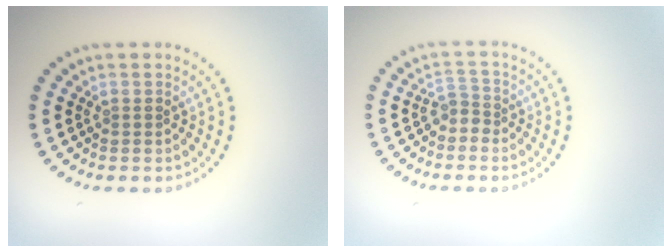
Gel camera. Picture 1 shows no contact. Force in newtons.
{"total": 1.8, "press": 1.2, "slide": 1.3}